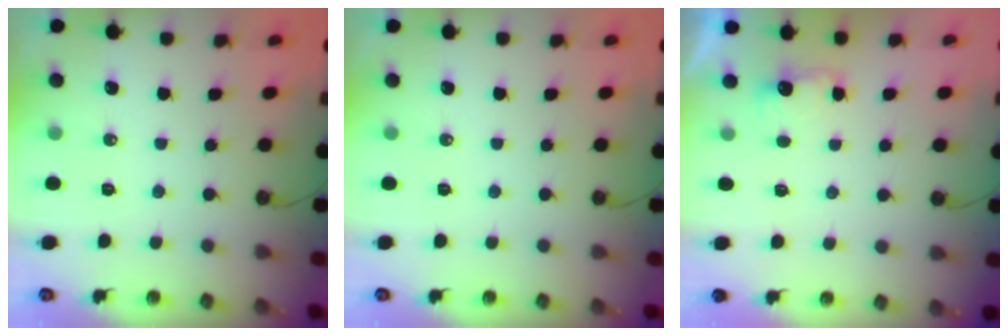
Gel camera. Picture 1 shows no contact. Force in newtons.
{"total": 0.0}
{"total": 2.4, "press": 2.3, "slide": 0.8}